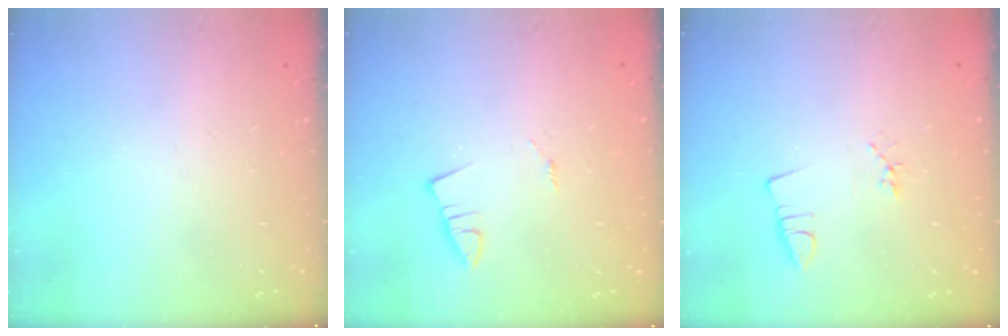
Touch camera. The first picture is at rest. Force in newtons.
{"total": 1.0, "press": 1.0, "slide": 0.1}
{"total": 2.2, "press": 1.7, "slide": 1.4}